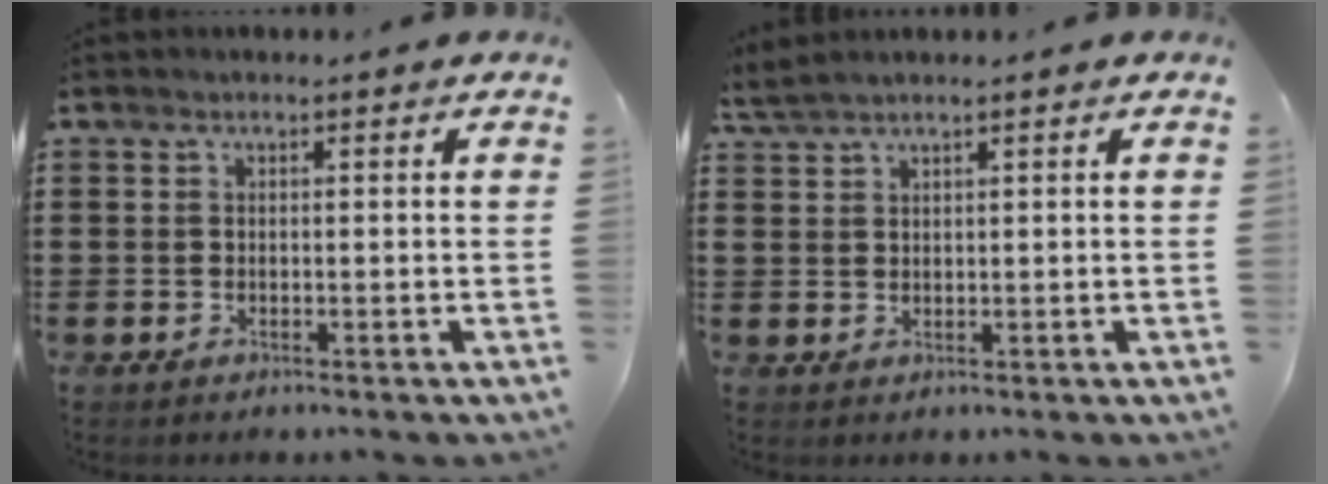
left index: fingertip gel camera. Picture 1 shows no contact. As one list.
[{"total": 1.9, "force": [1.7, -0.1, 0.8], "torque": [-0.020, 0.002, 0.034]}]